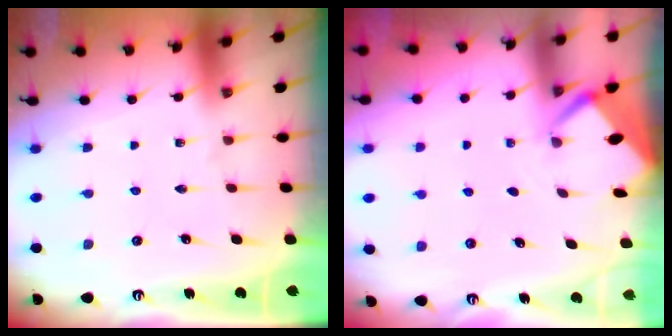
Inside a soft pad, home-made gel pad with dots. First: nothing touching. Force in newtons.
{"total": 2.2, "press": 2.2, "slide": 0.1}